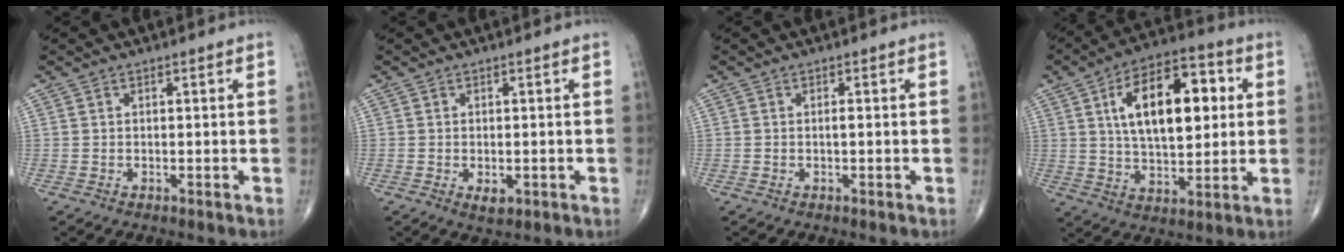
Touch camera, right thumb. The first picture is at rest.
{"total": 2.4, "force": [-0.7, 1.4, 1.8], "torque": [-0.022, -0.002, -0.006]}
{"total": 0.5, "force": [-0.1, 0.1, 0.5], "torque": [-0.011, 0.000, -0.003]}
{"total": 18.6, "force": [4.2, 9.4, 15.5], "torque": [-0.223, 0.008, 0.065]}